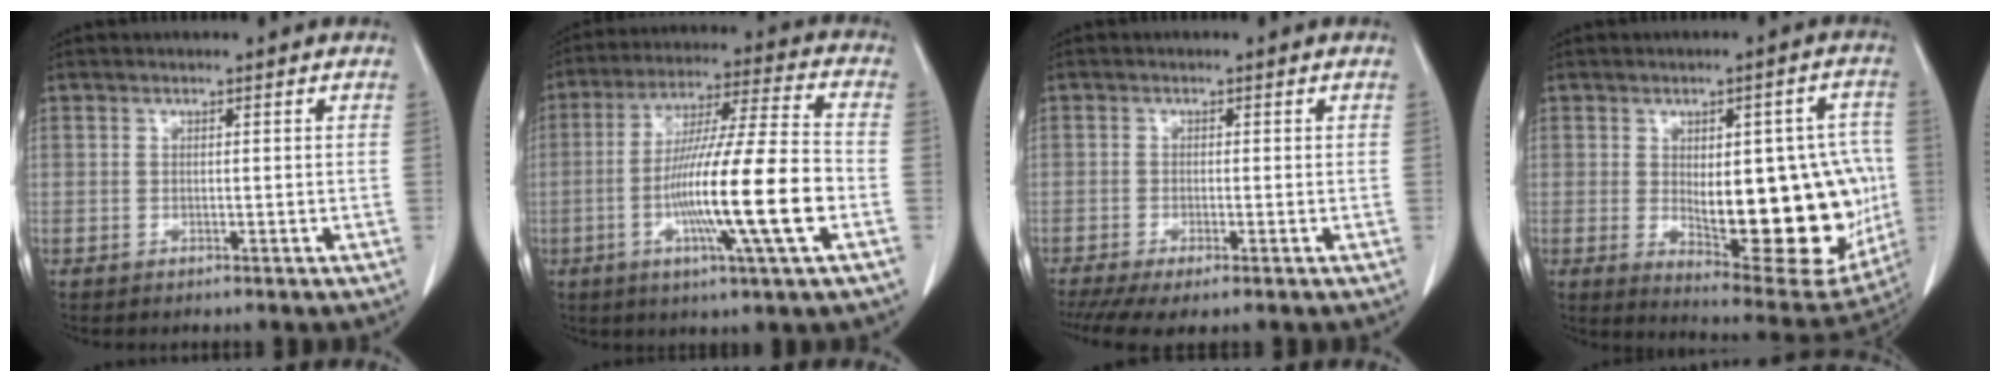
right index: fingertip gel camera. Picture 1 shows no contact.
{"total": 17.1, "force": [-4.3, -0.2, 16.6], "torque": [-0.297, -0.009, -0.081]}
{"total": 4.8, "force": [-3.1, 1.2, 3.5], "torque": [-0.057, -0.013, -0.054]}
{"total": 20.4, "force": [-1.5, 7.5, 19.0], "torque": [-0.211, 0.009, 0.008]}